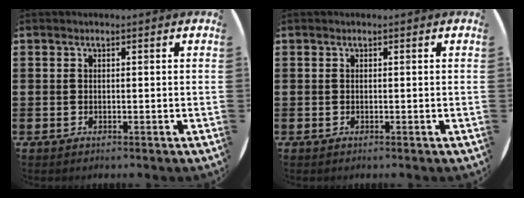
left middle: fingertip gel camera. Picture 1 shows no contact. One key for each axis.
{"total": 0.0}